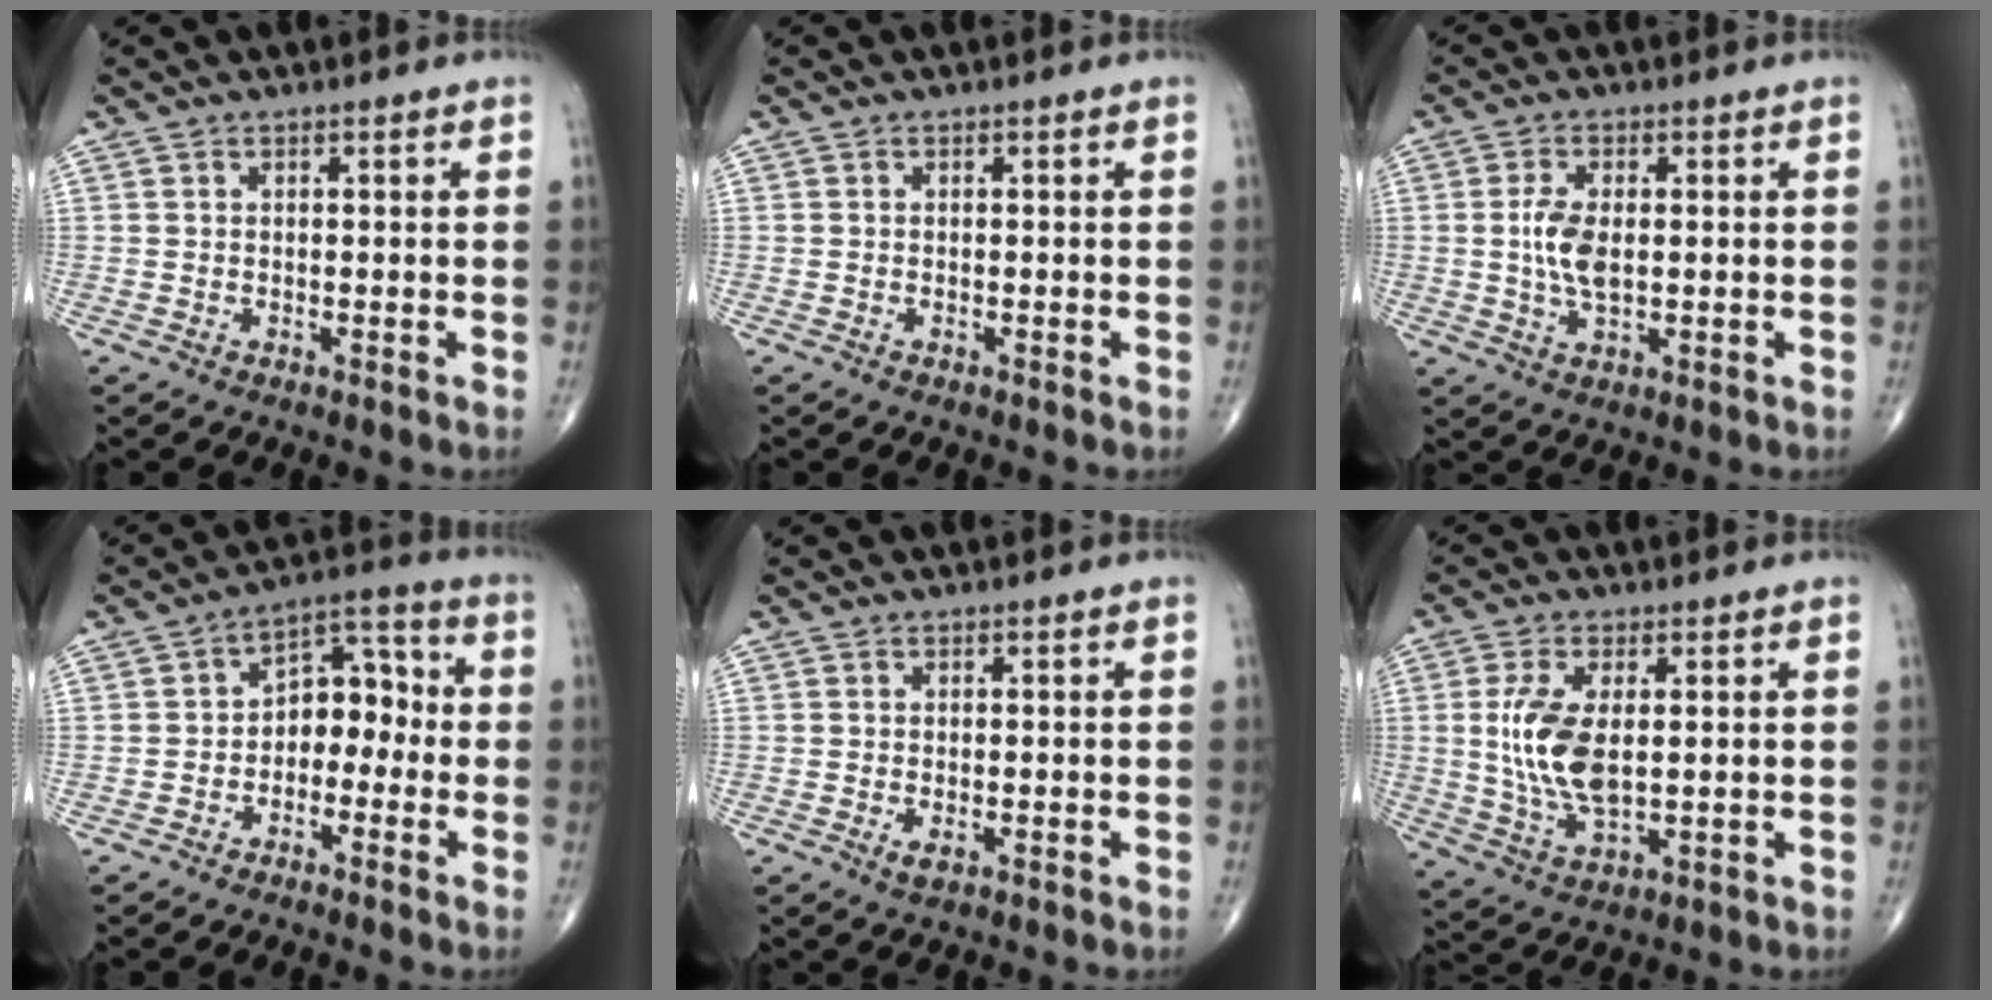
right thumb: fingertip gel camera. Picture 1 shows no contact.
{"total": 0.0}
{"total": 5.8, "force": [0.2, 2.8, 5.1], "torque": [-0.107, -0.005, 0.003]}
{"total": 8.4, "force": [-1.7, 5.7, 5.9], "torque": [-0.053, 0.046, -0.045]}
{"total": 1.5, "force": [-0.5, 0.6, 1.2], "torque": [-0.024, -0.004, -0.009]}
{"total": 10.6, "force": [1.0, 4.9, 9.3], "torque": [-0.194, -0.014, 0.027]}